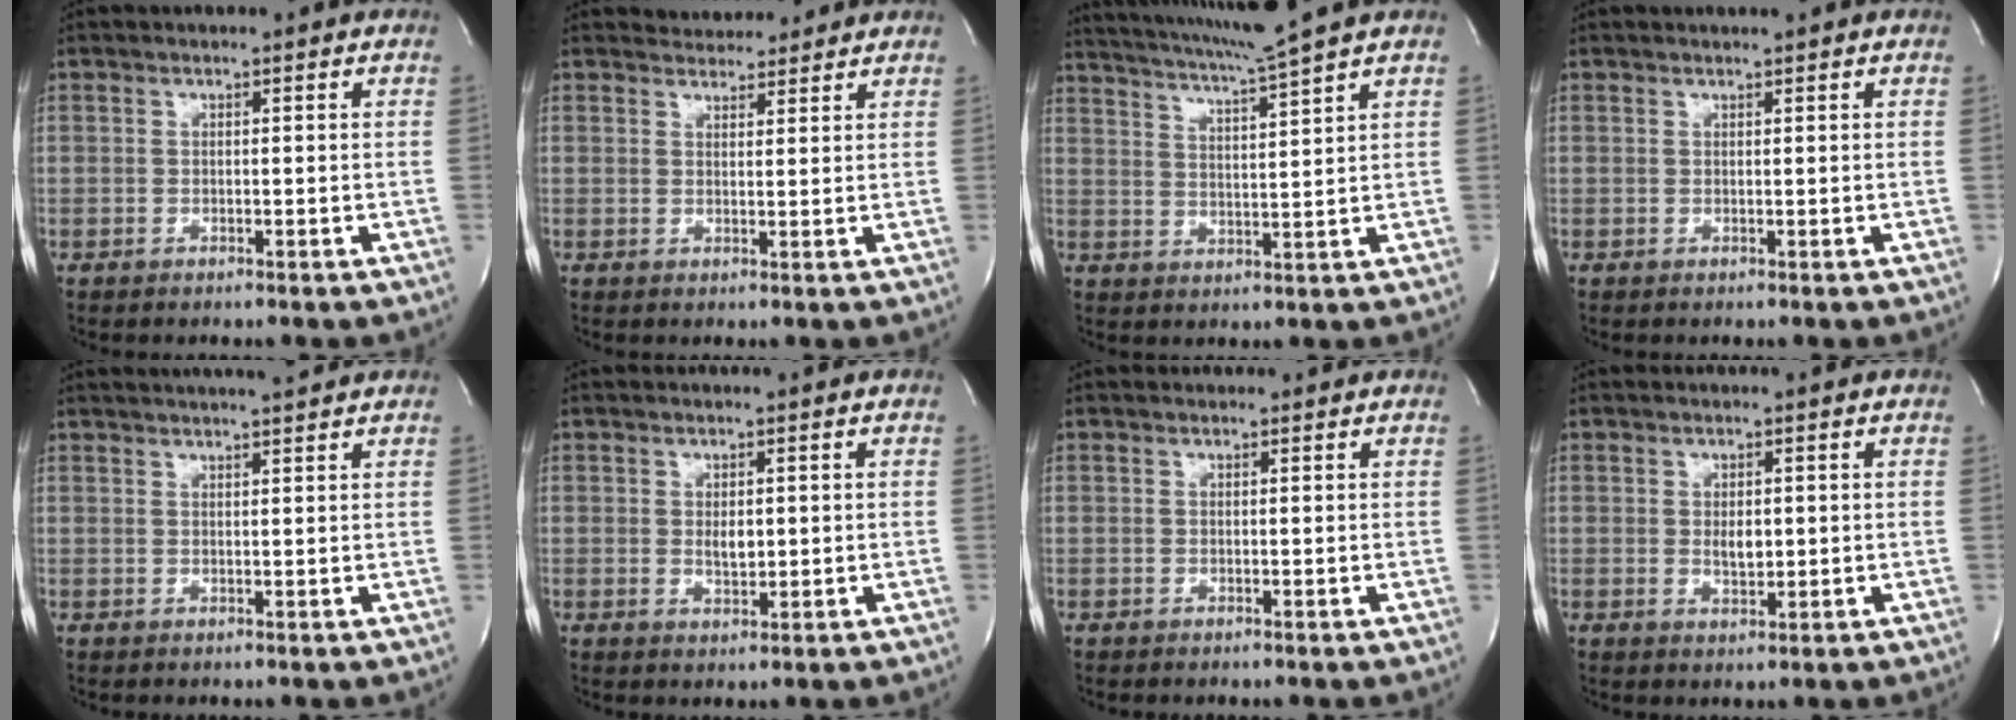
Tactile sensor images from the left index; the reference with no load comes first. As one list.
[{"total": 3.8, "force": [3.7, 0.9, 0.1], "torque": [-0.006, 0.008, 0.053]}, {"total": 10.7, "force": [9.1, -2.4, 5.0], "torque": [-0.095, -0.014, 0.145]}, {"total": 0.7, "force": [0.6, -0.3, 0.3], "torque": [-0.006, -0.004, 0.013]}, {"total": 7.1, "force": [6.3, 0.0, 3.4], "torque": [-0.055, 0.016, 0.083]}, {"total": 2.1, "force": [0.1, 1.0, 1.8], "torque": [-0.031, -0.010, 0.005]}, {"total": 0.7, "force": [0.6, 0.2, -0.1], "torque": [-0.009, 0.004, 0.007]}, {"total": 2.3, "force": [0.1, 1.1, 2.0], "torque": [-0.034, -0.009, 0.004]}]